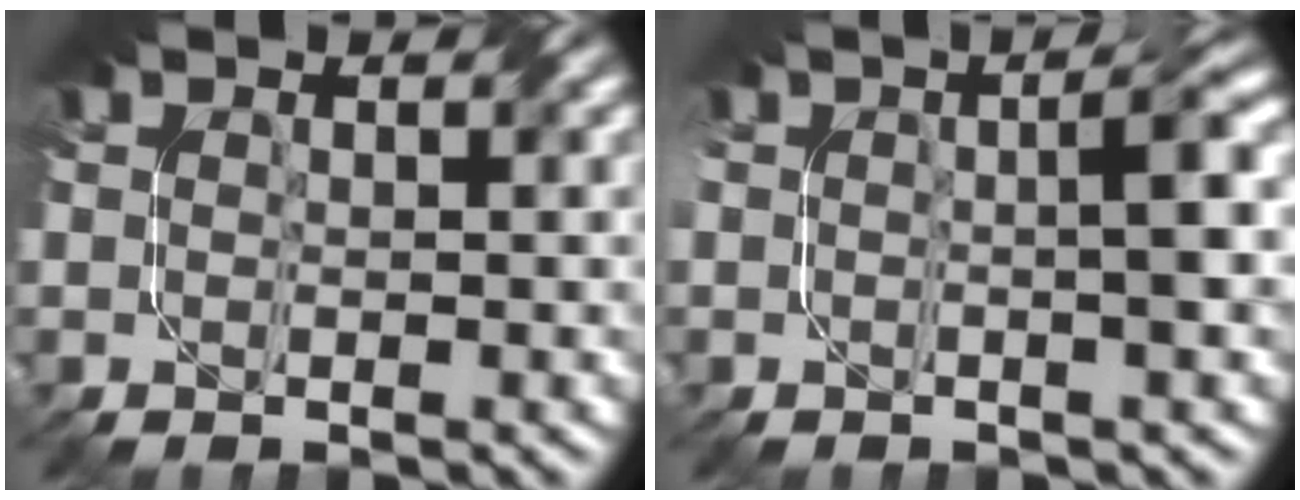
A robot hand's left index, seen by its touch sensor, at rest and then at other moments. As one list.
[{"total": 3.3, "force": [0.1, 0.5, 3.3], "torque": [-0.046, 0.017, -0.008]}]